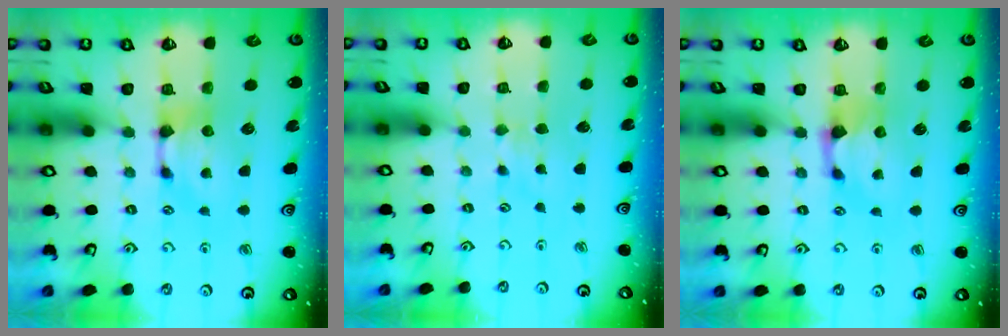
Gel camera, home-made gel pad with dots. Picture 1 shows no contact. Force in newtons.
{"total": 2.9, "press": 2.8, "slide": 0.6}
{"total": 0.6, "press": 0.0, "slide": 0.6}